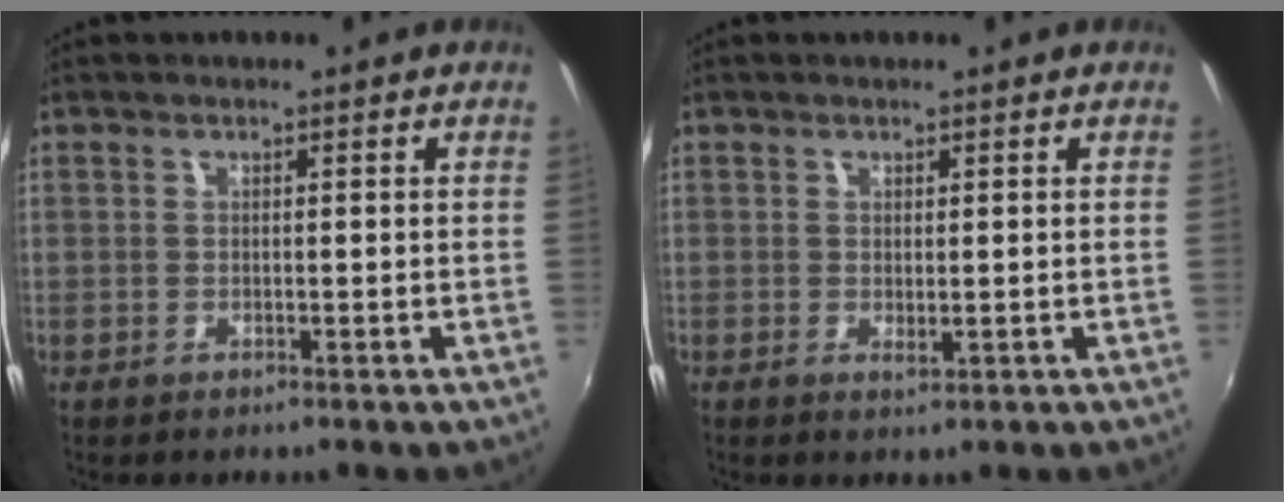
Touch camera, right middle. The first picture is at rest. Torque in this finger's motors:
{"motor_torque": [0.81, -1.01, -0.03, -0.01]}